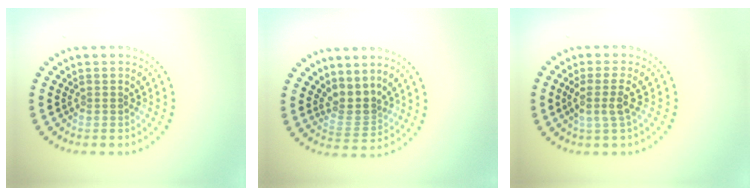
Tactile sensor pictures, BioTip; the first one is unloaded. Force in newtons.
{"total": 2.7, "press": 1.9, "slide": 1.9}
{"total": 2.2, "press": 1.9, "slide": 1.2}